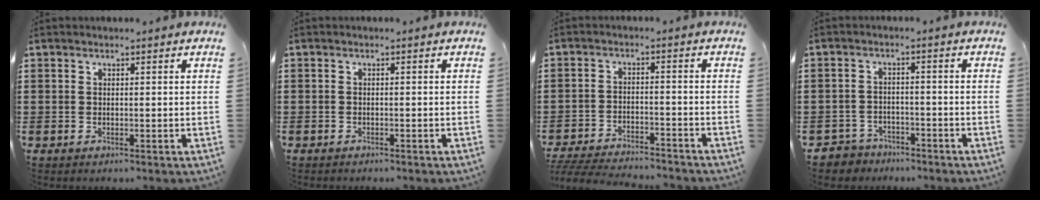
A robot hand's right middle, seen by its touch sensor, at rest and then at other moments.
{"total": 0.6, "force": [-0.6, 0.1, 0.0], "torque": [-0.001, 0.000, -0.013]}
{"total": 5.0, "force": [-4.9, 0.3, 1.0], "torque": [-0.029, -0.001, -0.102]}
{"total": 3.1, "force": [-2.9, 1.0, -0.3], "torque": [-0.005, 0.000, -0.065]}